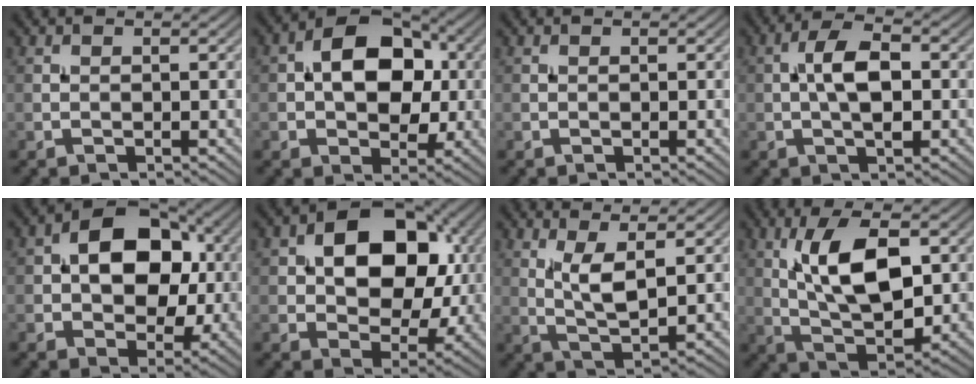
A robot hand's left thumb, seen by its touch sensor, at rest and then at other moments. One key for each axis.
{"total": 10.2, "fx": 0.8, "fy": 7.0, "fz": 7.4, "tx": -0.109, "ty": 0.013, "tz": 0.002}
{"total": 0.0}
{"total": 5.5, "fx": -0.1, "fy": 2.4, "fz": 4.9, "tx": -0.097, "ty": 0.008, "tz": -0.007}
{"total": 11.3, "fx": 1.2, "fy": 7.8, "fz": 8.1, "tx": -0.120, "ty": 0.014, "tz": 0.012}
{"total": 13.0, "fx": 2.6, "fy": 9.0, "fz": 9.0, "tx": -0.136, "ty": 0.002, "tz": 0.040}
{"total": 5.5, "fx": 2.0, "fy": 1.5, "fz": 4.8, "tx": -0.106, "ty": -0.007, "tz": 0.046}
{"total": 10.8, "fx": 2.5, "fy": 4.9, "fz": 9.3, "tx": -0.177, "ty": 0.002, "tz": 0.043}